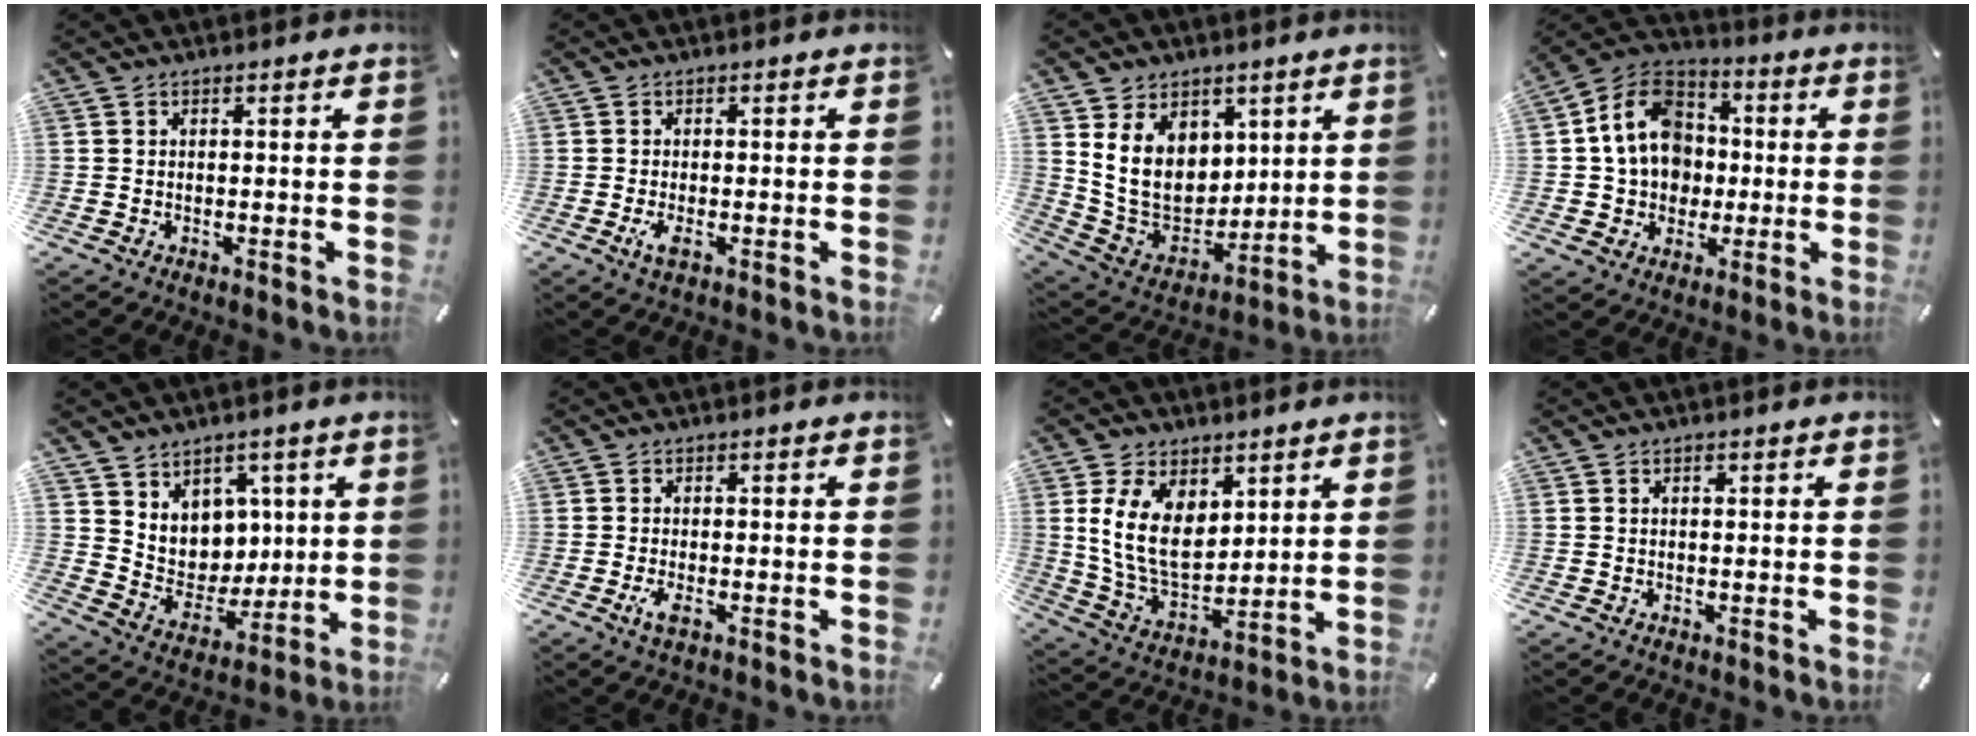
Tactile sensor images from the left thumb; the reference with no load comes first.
{"total": 2.6, "force": [-0.7, 0.8, 2.3], "torque": [-0.052, -0.005, -0.015]}
{"total": 14.0, "force": [5.0, 11.3, 6.6], "torque": [-0.142, -0.033, 0.098]}
{"total": 14.4, "force": [-0.5, 12.7, 6.8], "torque": [-0.145, 0.016, -0.010]}
{"total": 8.5, "force": [4.4, 7.3, 0.2], "torque": [-0.023, -0.054, 0.092]}
{"total": 2.5, "force": [-0.8, 0.7, 2.3], "torque": [-0.052, -0.006, -0.017]}
{"total": 13.5, "force": [4.3, 9.3, 8.8], "torque": [-0.195, -0.016, 0.076]}
{"total": 0.7, "force": [0.2, 0.4, 0.5], "torque": [-0.009, 0.002, 0.004]}